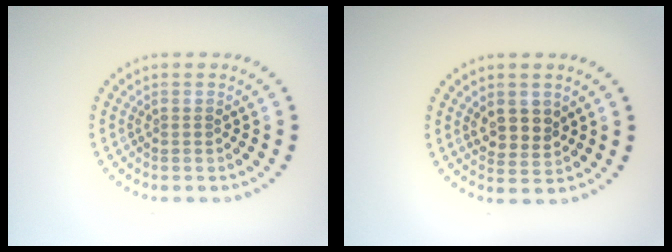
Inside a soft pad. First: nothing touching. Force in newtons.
{"total": 2.7, "press": 2.5, "slide": 1.0}